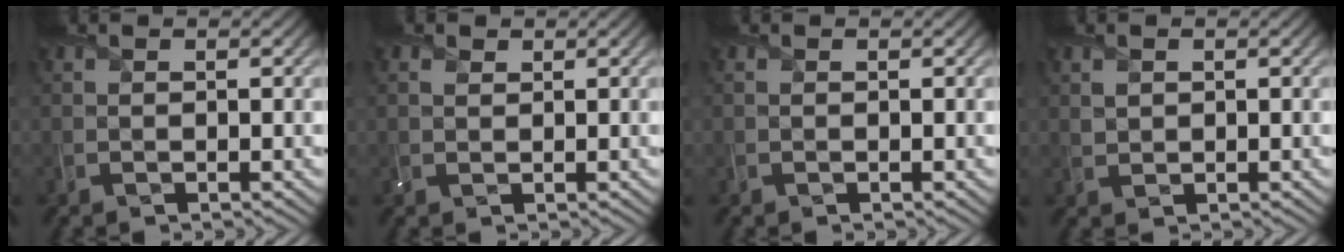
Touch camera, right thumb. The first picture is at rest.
{"total": 1.1, "force": [0.6, 0.7, 0.5], "torque": [-0.014, 0.000, 0.015]}
{"total": 0.0}
{"total": 0.8, "force": [0.4, 0.5, 0.5], "torque": [-0.014, -0.002, 0.012]}